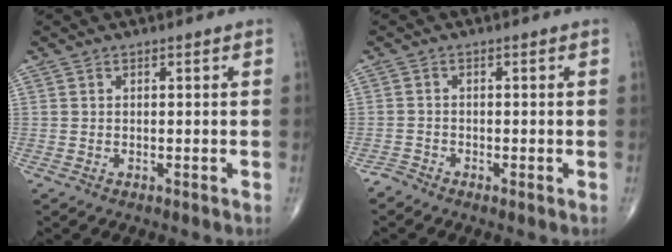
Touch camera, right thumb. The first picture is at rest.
{"total": 1.2, "force": [-1.1, 0.3, 0.2], "torque": [0.000, -0.003, -0.028]}